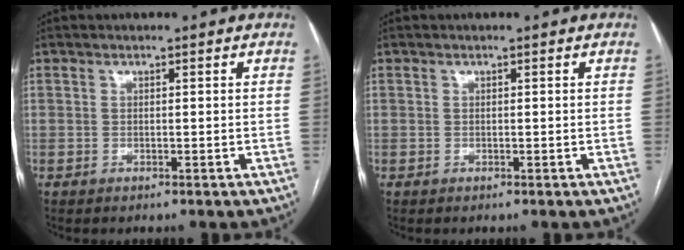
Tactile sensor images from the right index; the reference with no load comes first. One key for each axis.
{"total": 0.0}